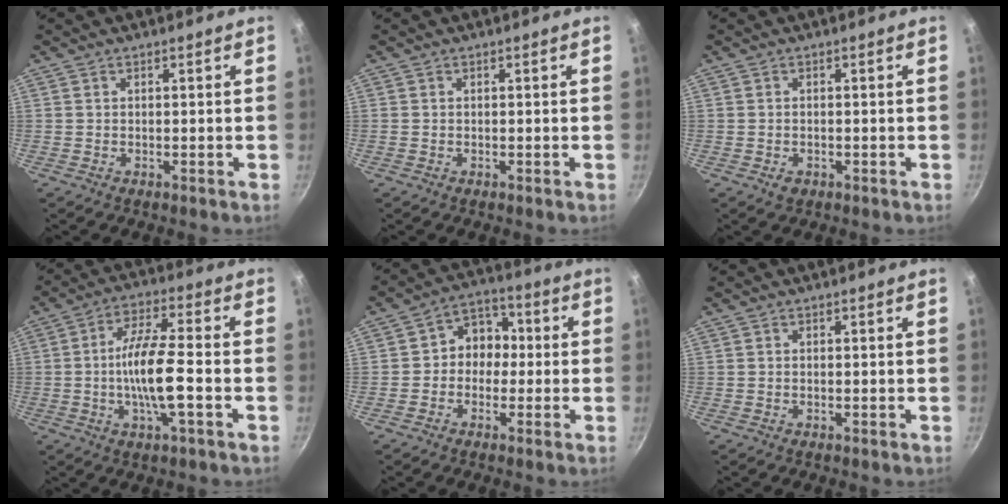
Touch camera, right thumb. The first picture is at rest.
{"total": 0.0}
{"total": 1.6, "force": [-0.7, 1.2, 0.8], "torque": [-0.014, 0.001, -0.008]}
{"total": 9.8, "force": [-1.8, 2.0, 9.5], "torque": [-0.175, 0.014, -0.039]}
{"total": 7.5, "force": [-0.4, 6.4, 3.9], "torque": [-0.007, 0.023, -0.023]}
{"total": 0.0}